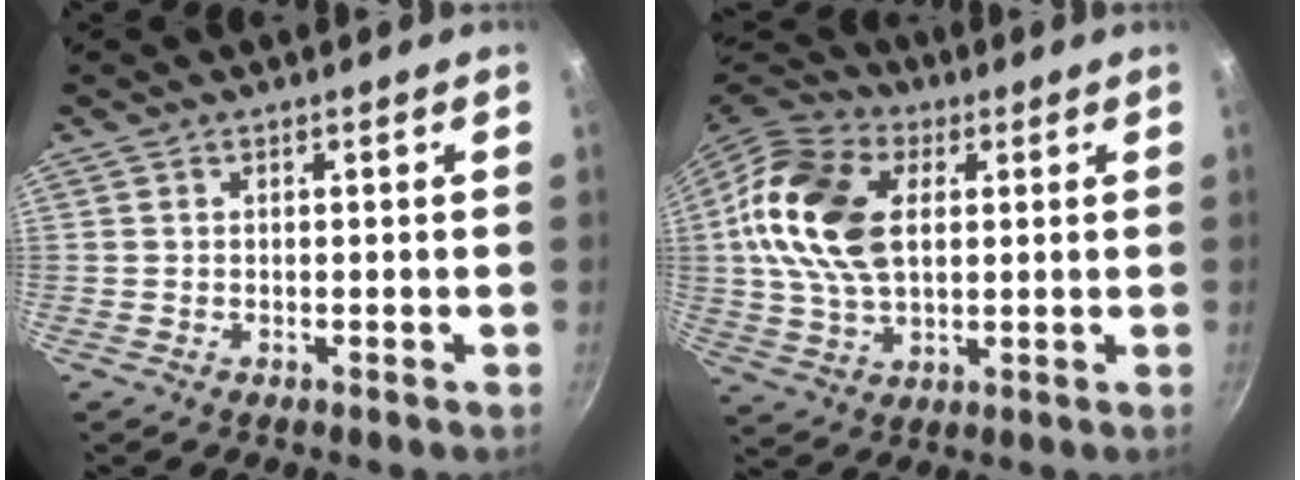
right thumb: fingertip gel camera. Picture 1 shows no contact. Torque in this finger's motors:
{"motor_torque": [-1.21, 1.83, 1.20, 0.42, 0.21]}